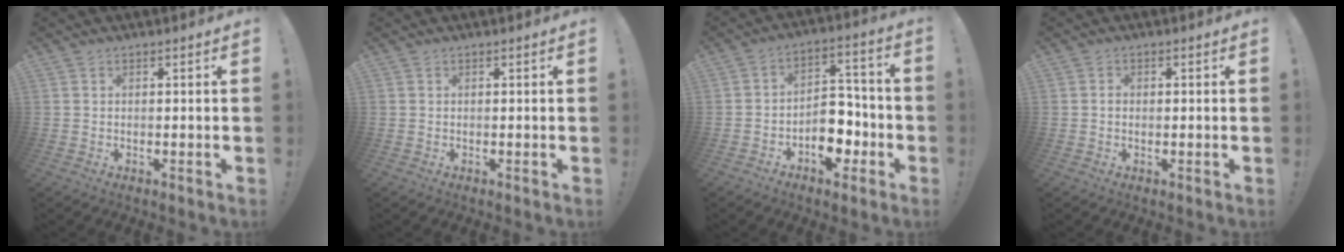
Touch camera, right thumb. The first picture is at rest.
{"total": 0.0}
{"total": 11.8, "force": [-5.1, 7.8, 7.2], "torque": [-0.083, 0.045, -0.080]}
{"total": 0.5, "force": [0.0, 0.3, 0.4], "torque": [-0.009, 0.002, 0.000]}